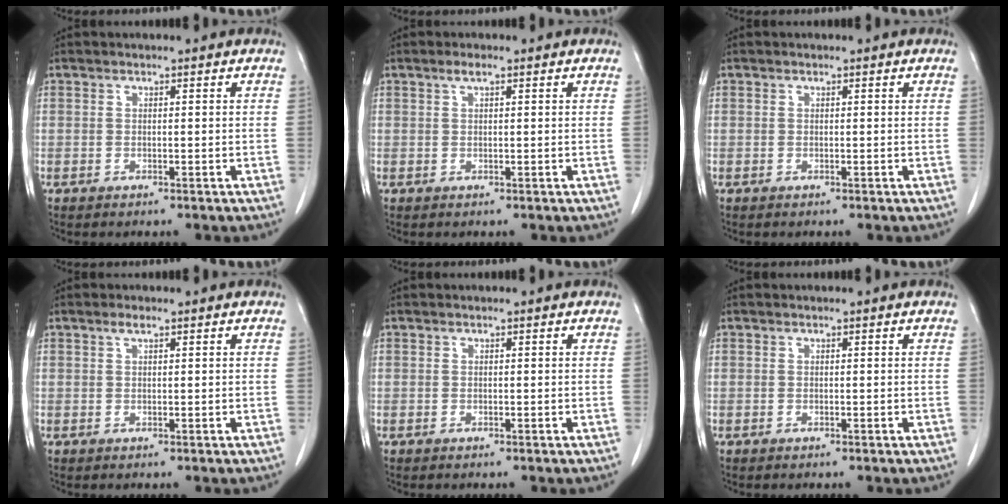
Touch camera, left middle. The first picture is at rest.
{"total": 1.2, "force": [0.7, 0.2, 1.0], "torque": [-0.021, 0.005, 0.013]}
{"total": 0.0}
{"total": 1.1, "force": [0.7, 0.2, 0.8], "torque": [-0.017, 0.003, 0.014]}
{"total": 0.0}
{"total": 0.0}